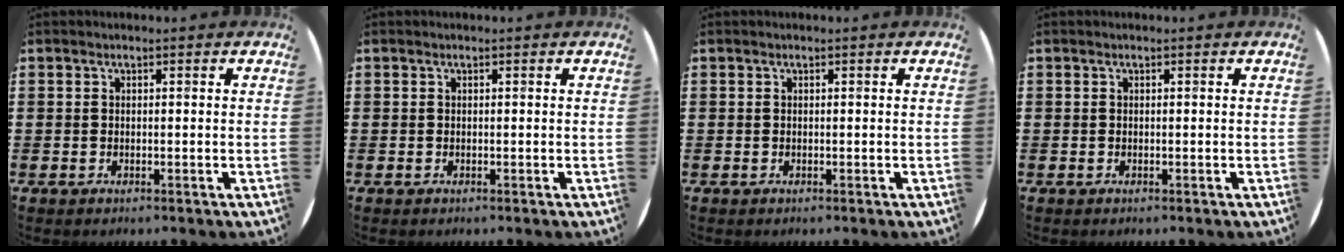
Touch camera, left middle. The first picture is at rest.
{"total": 0.0}
{"total": 0.0}
{"total": 0.0}